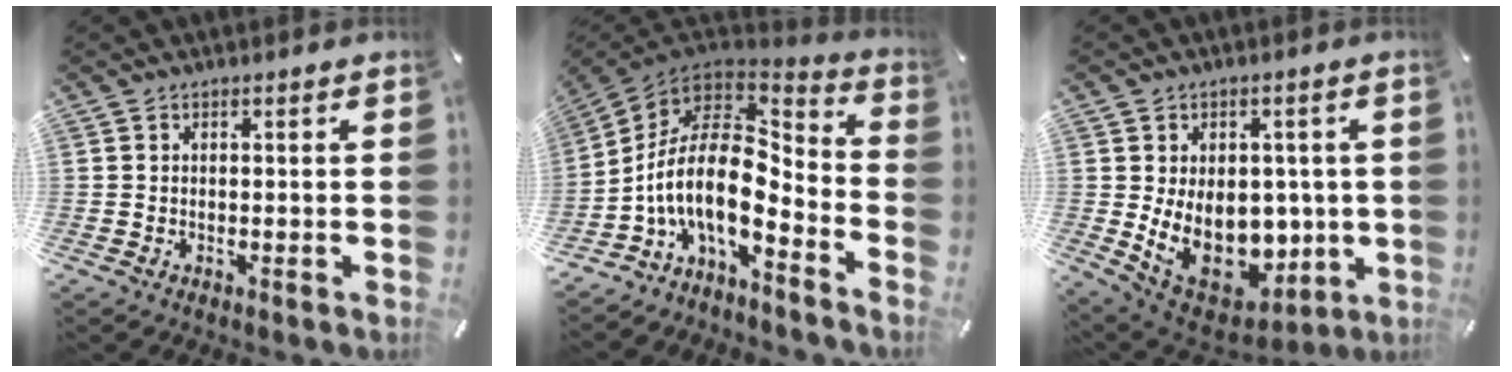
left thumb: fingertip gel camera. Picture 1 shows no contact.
{"total": 15.6, "force": [-3.6, 8.0, 12.9], "torque": [-0.280, -0.017, -0.069]}
{"total": 17.2, "force": [-1.2, 12.8, 11.5], "torque": [-0.181, -0.024, -0.001]}